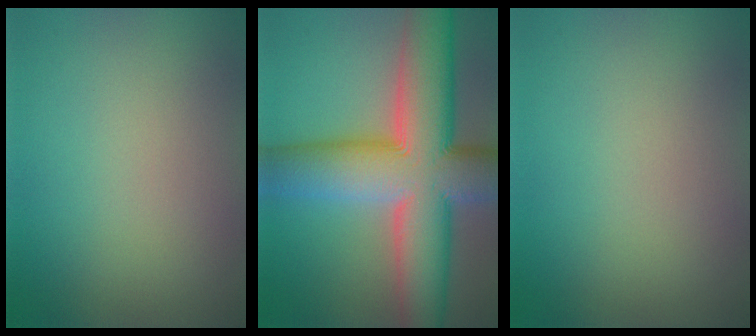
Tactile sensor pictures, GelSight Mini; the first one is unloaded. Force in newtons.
{"total": 14.4, "press": 14.4, "slide": 0.9}
{"total": 0.0}